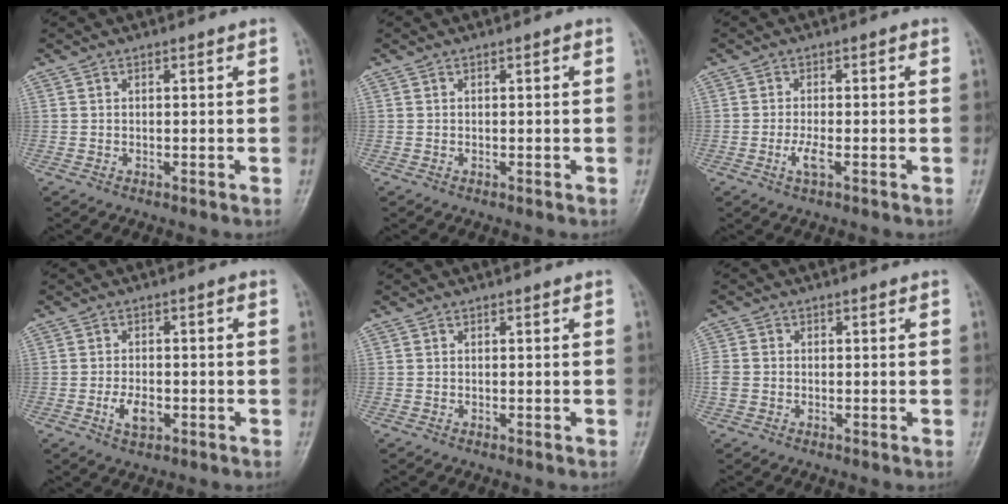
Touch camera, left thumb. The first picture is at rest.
{"total": 0.6, "force": [0.0, 0.4, 0.5], "torque": [-0.001, 0.003, -0.002]}
{"total": 3.7, "force": [-1.0, 1.2, 3.3], "torque": [-0.065, 0.005, -0.021]}
{"total": 4.8, "force": [-1.7, 2.8, 3.6], "torque": [-0.058, 0.010, -0.029]}
{"total": 0.0}
{"total": 4.0, "force": [-0.7, 3.4, 2.0], "torque": [-0.047, 0.006, -0.015]}